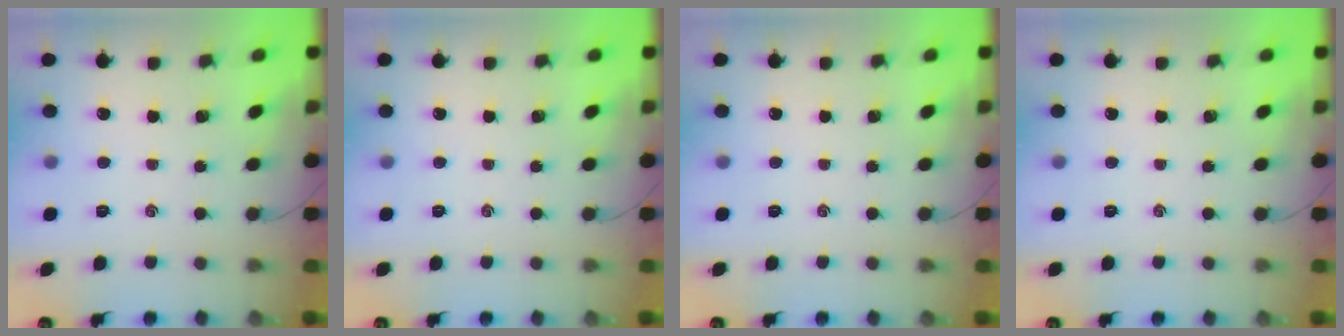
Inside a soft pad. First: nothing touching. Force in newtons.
{"total": 0.0}
{"total": 0.0}
{"total": 0.0}